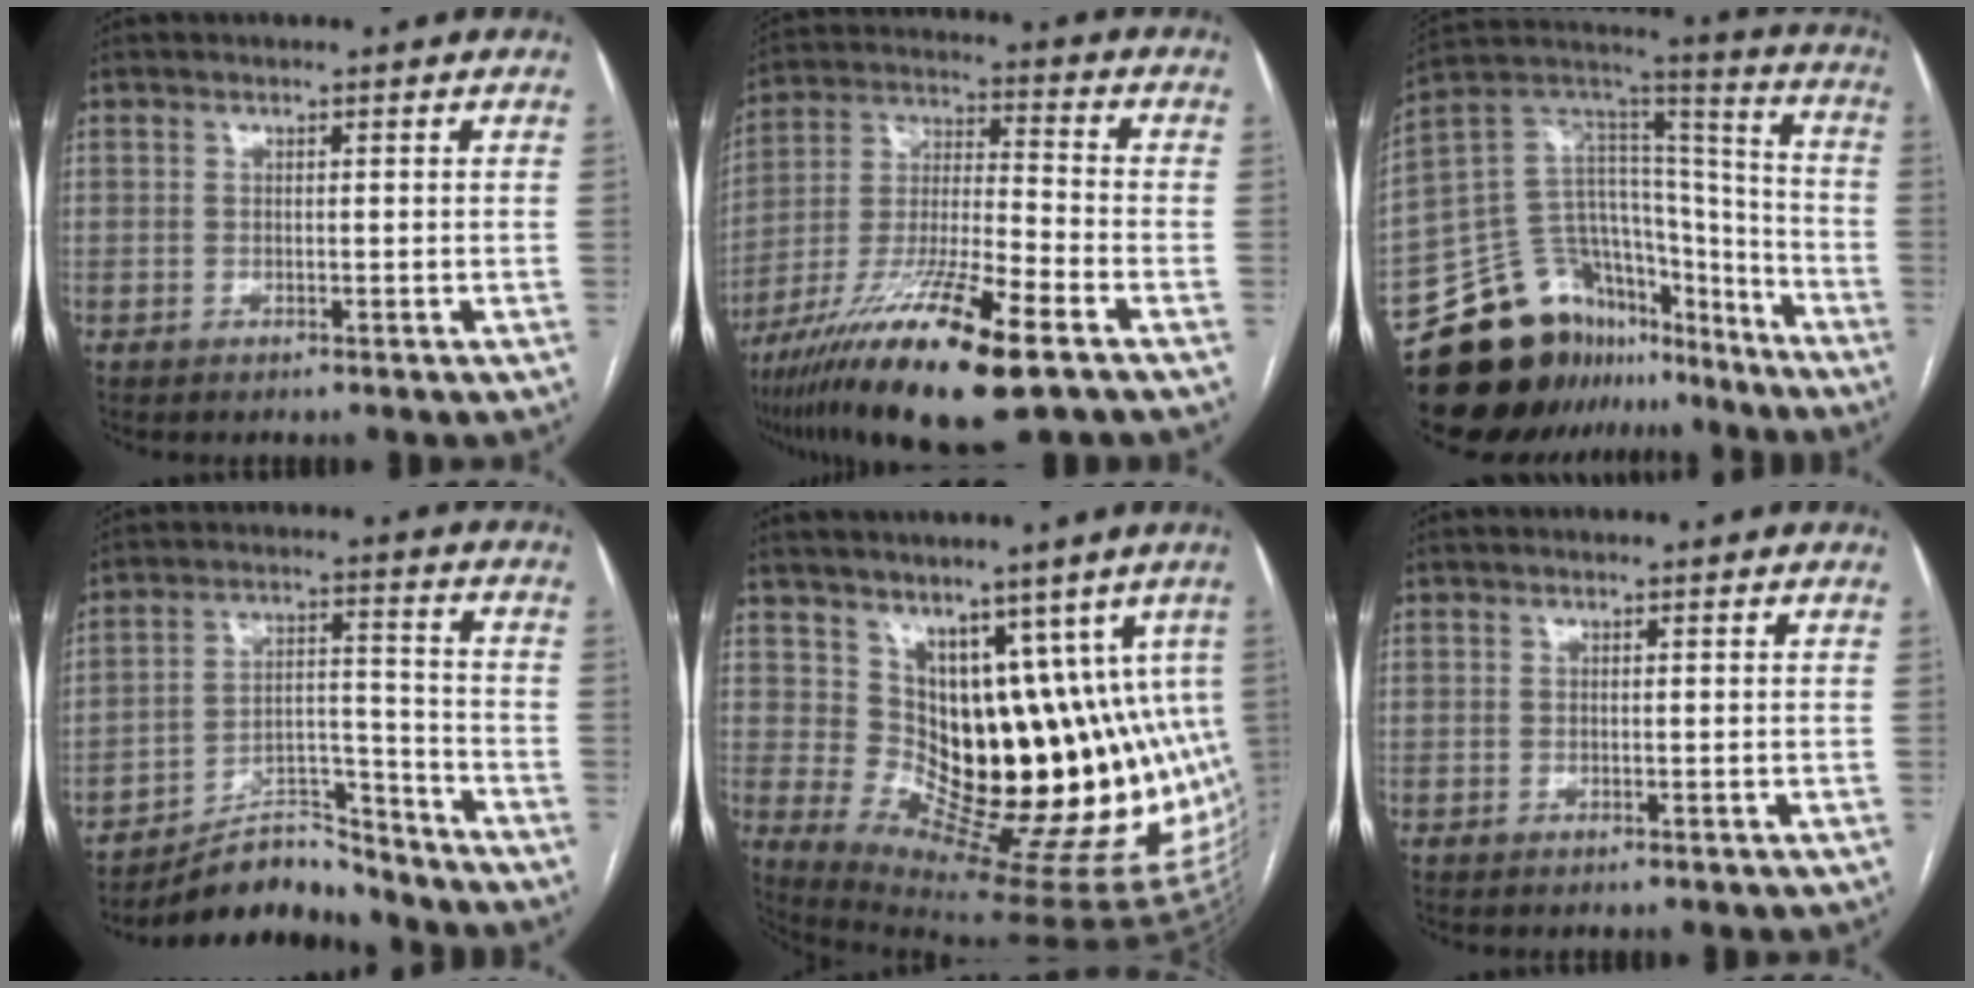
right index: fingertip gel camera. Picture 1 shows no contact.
{"total": 19.5, "force": [-11.4, 2.1, 15.6], "torque": [-0.292, -0.038, -0.202]}
{"total": 23.8, "force": [-18.6, 12.1, 8.5], "torque": [-0.168, 0.067, -0.301]}
{"total": 9.1, "force": [-8.8, 2.2, 0.7], "torque": [0.001, 0.044, -0.152]}
{"total": 16.7, "force": [6.8, 6.9, 13.6], "torque": [-0.174, -0.008, 0.109]}
{"total": 0.0}